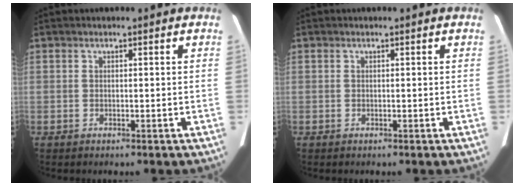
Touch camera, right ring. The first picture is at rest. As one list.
[{"total": 0.0}]